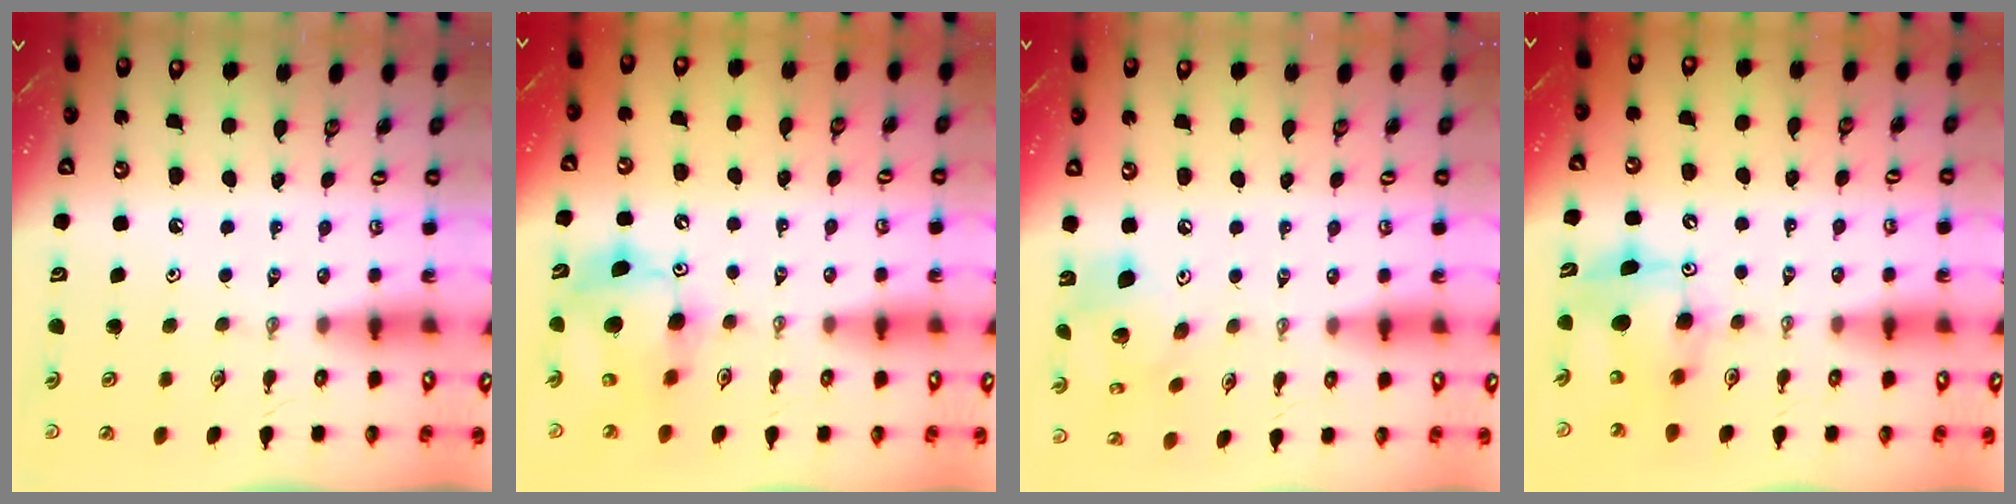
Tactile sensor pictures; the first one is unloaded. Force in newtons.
{"total": 13.0, "press": 12.7, "slide": 2.7}
{"total": 14.3, "press": 14.2, "slide": 1.7}
{"total": 8.2, "press": 8.0, "slide": 1.7}